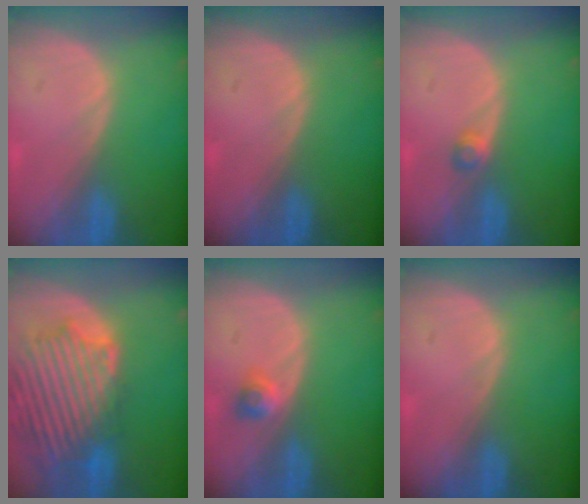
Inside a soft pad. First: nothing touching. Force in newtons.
{"total": 0.0}
{"total": 1.8, "press": 1.6, "slide": 0.8}
{"total": 14.0, "press": 11.9, "slide": 7.4}
{"total": 2.4, "press": 2.1, "slide": 1.2}
{"total": 0.0}